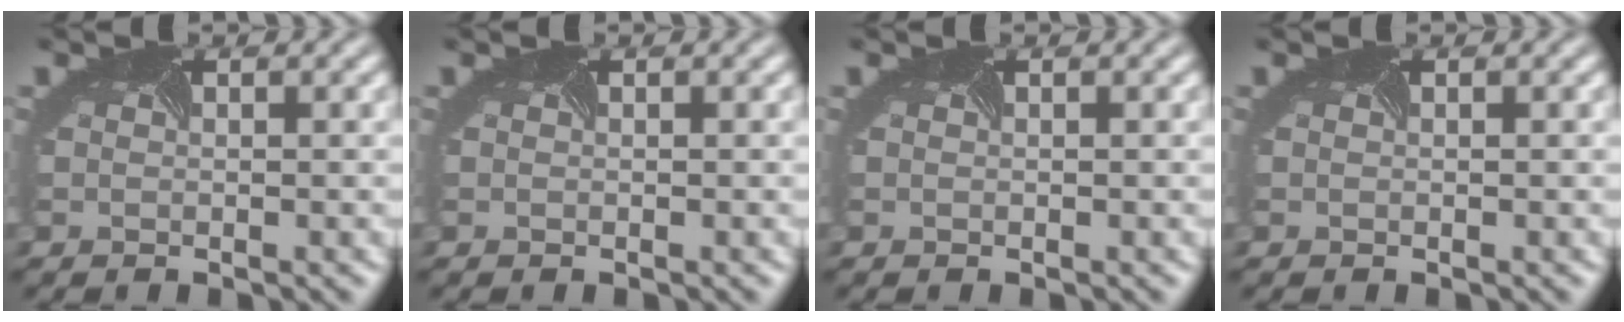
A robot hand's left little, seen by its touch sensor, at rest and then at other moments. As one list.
[{"total": 0.0}, {"total": 0.0}, {"total": 0.0}]